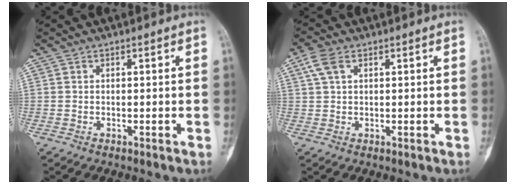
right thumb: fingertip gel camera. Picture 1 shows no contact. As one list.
[{"total": 4.0, "force": [1.7, 2.3, 2.7], "torque": [-0.062, 0.014, 0.036]}]